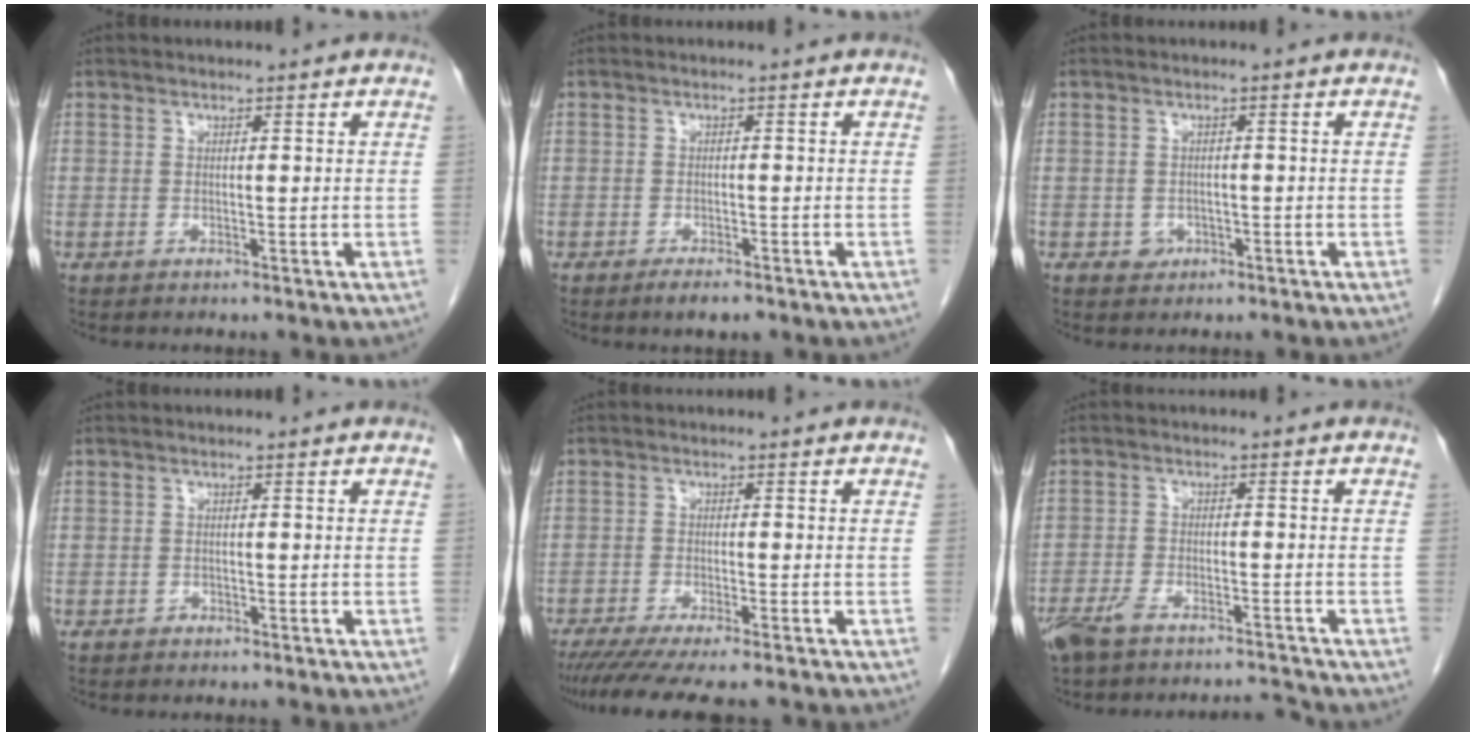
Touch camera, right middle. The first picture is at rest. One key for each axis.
{"total": 2.5, "fx": -1.8, "fy": 0.6, "fz": 1.6, "tx": -0.030, "ty": -0.004, "tz": -0.025}
{"total": 1.7, "fx": -0.8, "fy": 1.4, "fz": 0.5, "tx": -0.005, "ty": 0.006, "tz": -0.008}
{"total": 0.7, "fx": -0.6, "fy": 0.5, "fz": 0.1, "tx": -0.004, "ty": 0.002, "tz": -0.011}
{"total": 10.9, "fx": -9.1, "fy": 0.8, "fz": 5.9, "tx": -0.078, "ty": -0.022, "tz": -0.139}
{"total": 6.8, "fx": -6.2, "fy": 0.9, "fz": 2.7, "tx": -0.055, "ty": 0.000, "tz": -0.112}